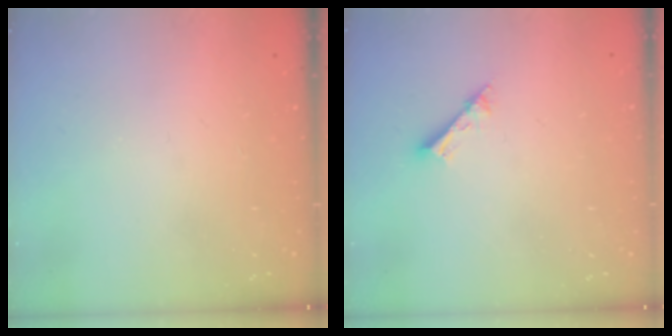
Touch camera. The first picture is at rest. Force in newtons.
{"total": 2.5, "press": 2.5, "slide": 0.1}